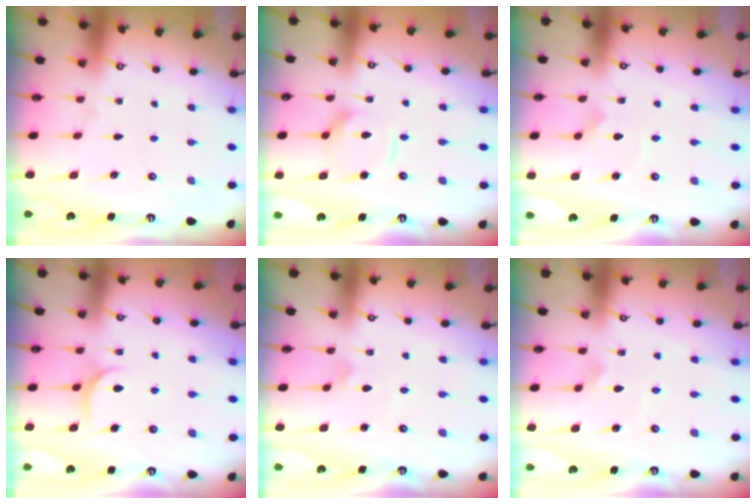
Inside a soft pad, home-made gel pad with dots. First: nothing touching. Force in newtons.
{"total": 9.5, "press": 9.5, "slide": 0.9}
{"total": 2.6, "press": 2.6, "slide": 0.1}
{"total": 4.1, "press": 4.0, "slide": 0.7}
{"total": 2.0, "press": 2.0, "slide": 0.1}
{"total": 1.7, "press": 1.6, "slide": 0.5}